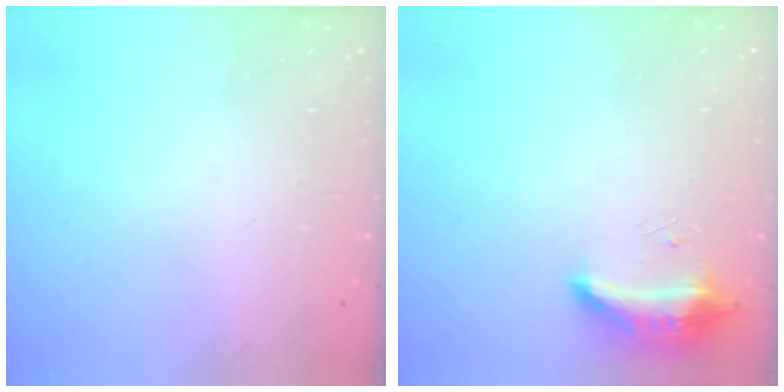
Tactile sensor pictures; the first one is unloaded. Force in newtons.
{"total": 14.4, "press": 9.5, "slide": 10.8}